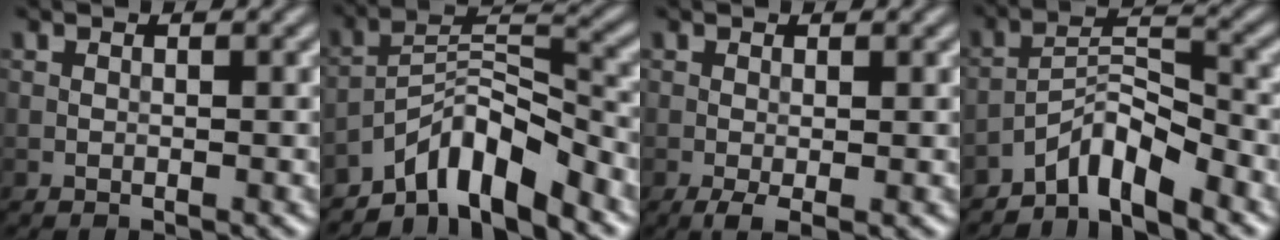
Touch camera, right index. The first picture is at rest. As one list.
[{"total": 7.1, "force": [-5.5, 1.8, 4.0], "torque": [-0.060, 0.009, -0.103]}, {"total": 1.7, "force": [-0.5, 0.4, 1.5], "torque": [-0.033, -0.006, -0.011]}, {"total": 4.8, "force": [-3.8, 1.1, 2.6], "torque": [-0.041, 0.013, -0.078]}]